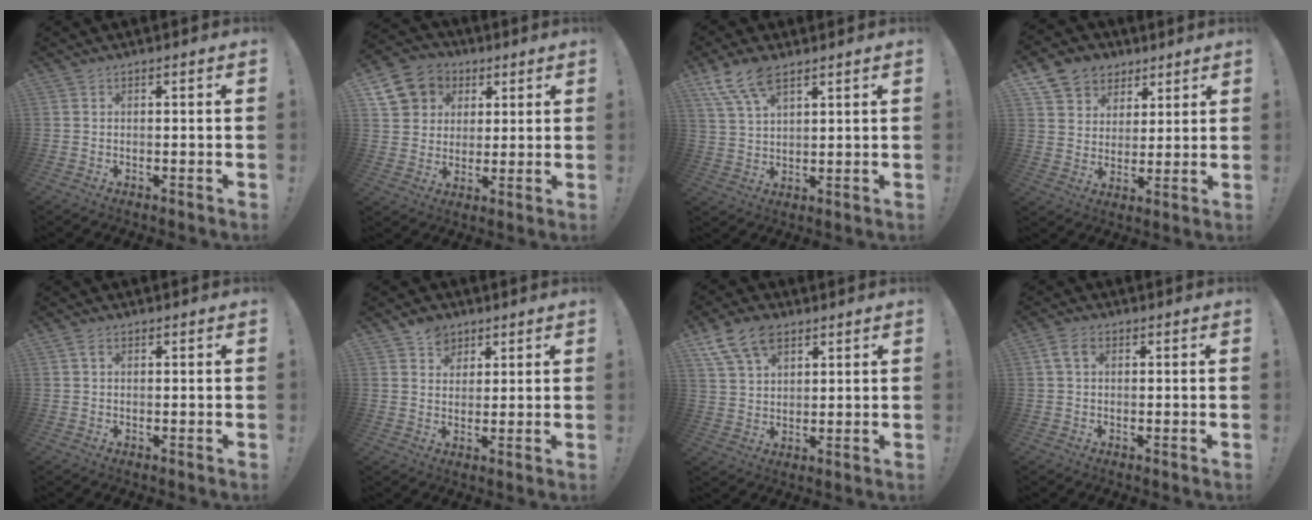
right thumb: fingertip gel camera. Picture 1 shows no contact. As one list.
[{"total": 11.8, "force": [4.4, 10.2, 4.1], "torque": [-0.054, -0.018, 0.091]}, {"total": 9.3, "force": [6.2, 3.9, 5.8], "torque": [-0.108, -0.021, 0.118]}, {"total": 9.6, "force": [5.4, 7.7, 1.9], "torque": [-0.031, -0.034, 0.110]}, {"total": 1.4, "force": [0.6, 0.9, 1.0], "torque": [-0.015, 0.000, 0.009]}, {"total": 5.6, "force": [3.5, 4.2, 1.0], "torque": [0.003, -0.024, 0.064]}, {"total": 11.1, "force": [6.6, 6.8, 5.7], "torque": [-0.098, -0.025, 0.128]}, {"total": 4.3, "force": [1.5, 2.7, 3.0], "torque": [-0.053, 0.006, 0.030]}]